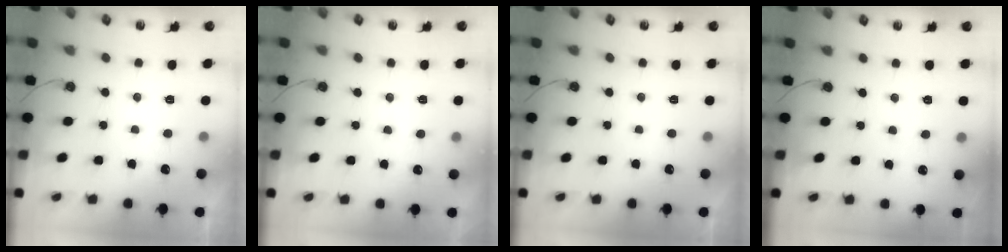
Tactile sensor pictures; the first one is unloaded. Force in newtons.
{"total": 4.1, "press": 4.1, "slide": 0.5}
{"total": 0.0}
{"total": 2.7, "press": 2.7, "slide": 0.4}